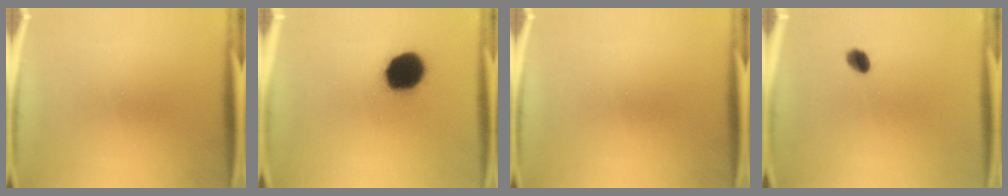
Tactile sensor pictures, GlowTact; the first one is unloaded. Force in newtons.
{"total": 14.1}
{"total": 0.0}
{"total": 2.8}